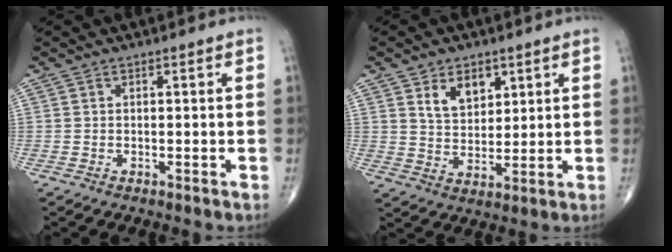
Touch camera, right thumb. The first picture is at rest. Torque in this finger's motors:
{"motor_torque": [-0.15, 1.43, 0.47, 0.54, 0.02]}